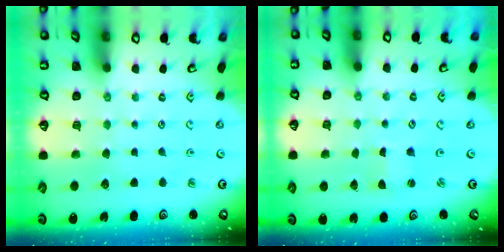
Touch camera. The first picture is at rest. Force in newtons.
{"total": 1.1, "press": 1.1, "slide": 0.0}